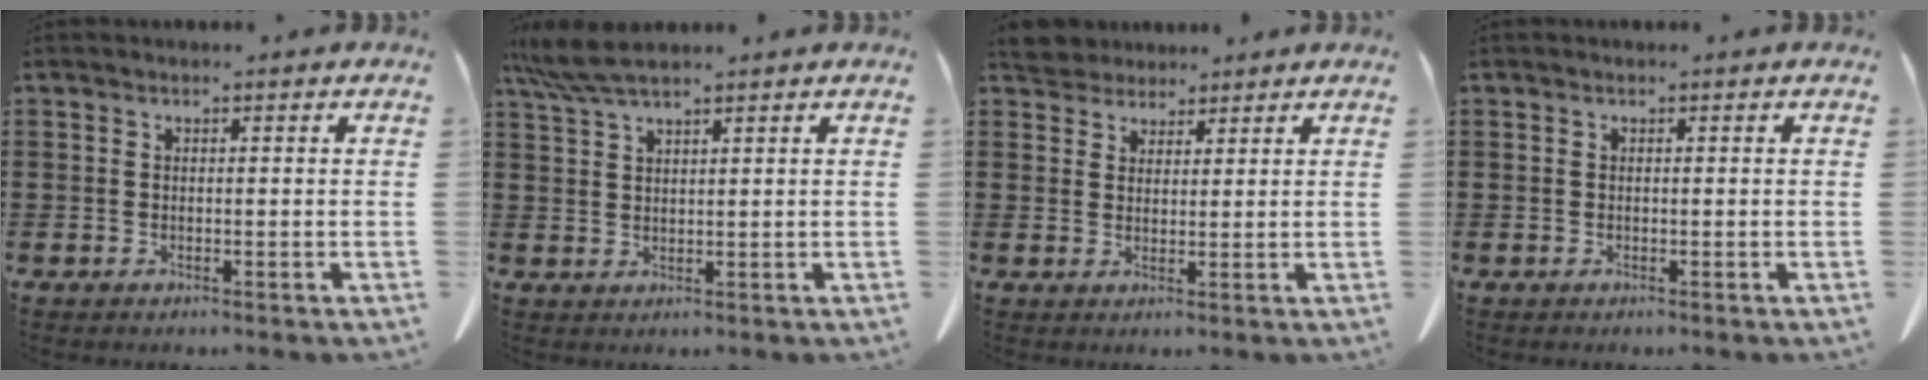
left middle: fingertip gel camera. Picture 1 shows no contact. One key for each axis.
{"total": 5.1, "fx": 4.1, "fy": 0.4, "fz": 3.0, "tx": -0.069, "ty": -0.005, "tz": 0.078}
{"total": 4.1, "fx": 3.8, "fy": 1.2, "fz": 0.5, "tx": -0.024, "ty": -0.006, "tz": 0.075}
{"total": 0.0}